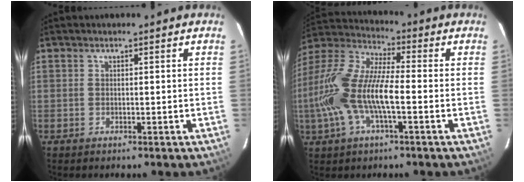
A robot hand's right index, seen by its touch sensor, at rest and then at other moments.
{"total": 16.4, "force": [-3.1, 5.2, 15.3], "torque": [-0.313, 0.000, -0.064]}